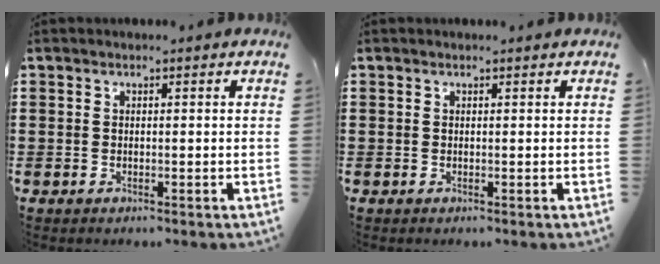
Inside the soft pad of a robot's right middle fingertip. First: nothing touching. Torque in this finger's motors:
{"motor_torque": [0.00, 0.00, 0.04, -0.01]}